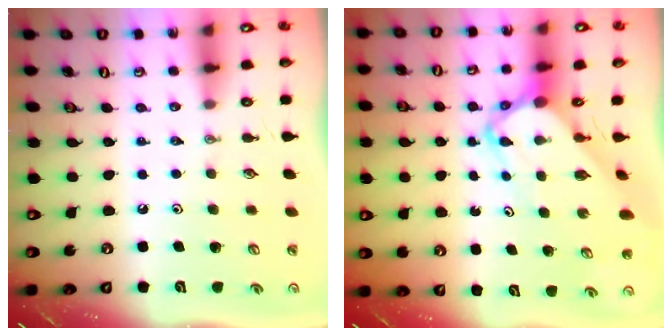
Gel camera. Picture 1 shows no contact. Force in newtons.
{"total": 6.5, "press": 6.5, "slide": 0.6}